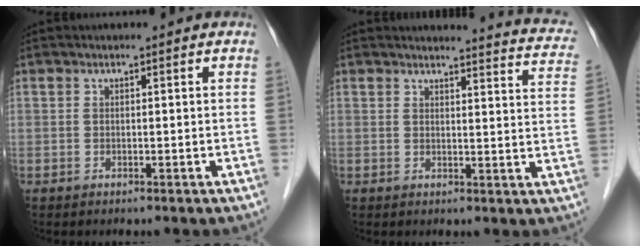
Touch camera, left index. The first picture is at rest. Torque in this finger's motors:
{"motor_torque": [0.21, -0.43, -0.19, -0.04]}